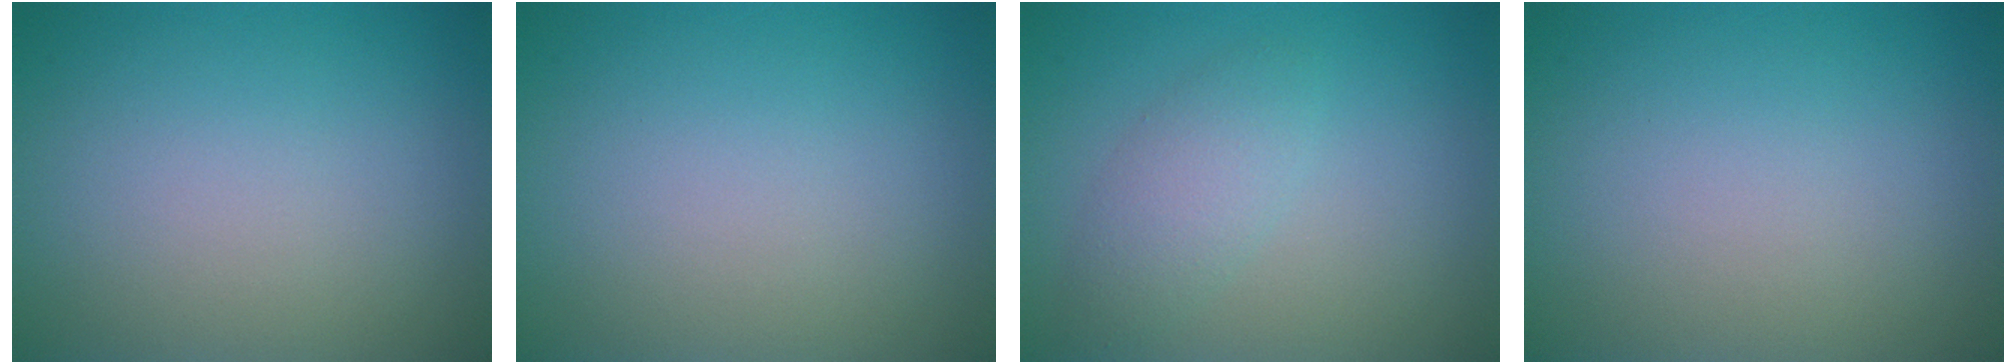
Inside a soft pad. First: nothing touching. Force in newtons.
{"total": 0.0}
{"total": 2.5, "press": 2.5, "slide": 0.1}
{"total": 0.0}